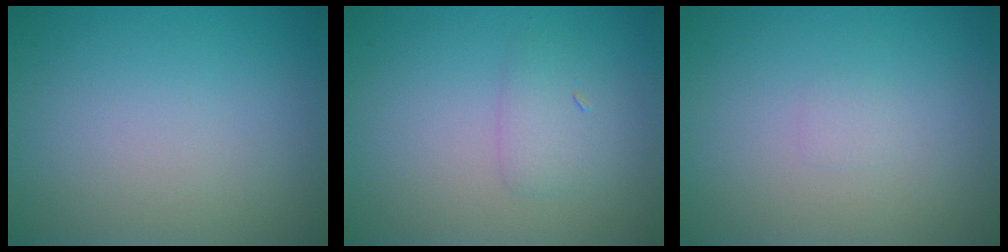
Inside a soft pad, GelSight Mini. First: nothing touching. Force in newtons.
{"total": 1.7, "press": 1.7, "slide": 0.1}
{"total": 0.5, "press": 0.5, "slide": 0.0}